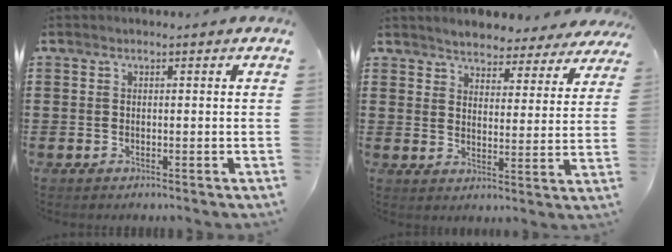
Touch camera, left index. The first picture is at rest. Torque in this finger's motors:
{"motor_torque": [2.14, 0.00, 0.28, 0.08]}